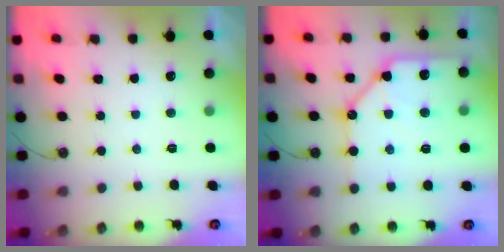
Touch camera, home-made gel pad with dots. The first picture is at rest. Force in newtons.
{"total": 14.5, "press": 14.4, "slide": 1.6}